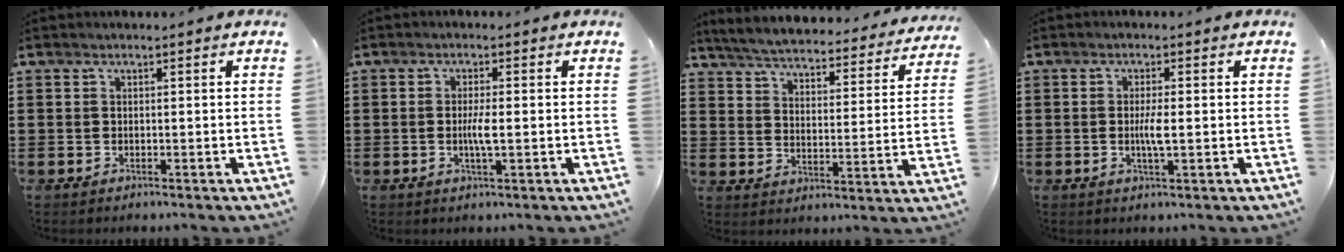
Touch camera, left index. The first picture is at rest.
{"total": 3.1, "force": [-0.4, 0.5, 3.0], "torque": [-0.063, -0.003, -0.010]}
{"total": 4.6, "force": [4.5, -0.2, 0.8], "torque": [-0.042, -0.038, 0.072]}
{"total": 3.1, "force": [-0.2, 0.5, 3.1], "torque": [-0.064, -0.004, -0.008]}